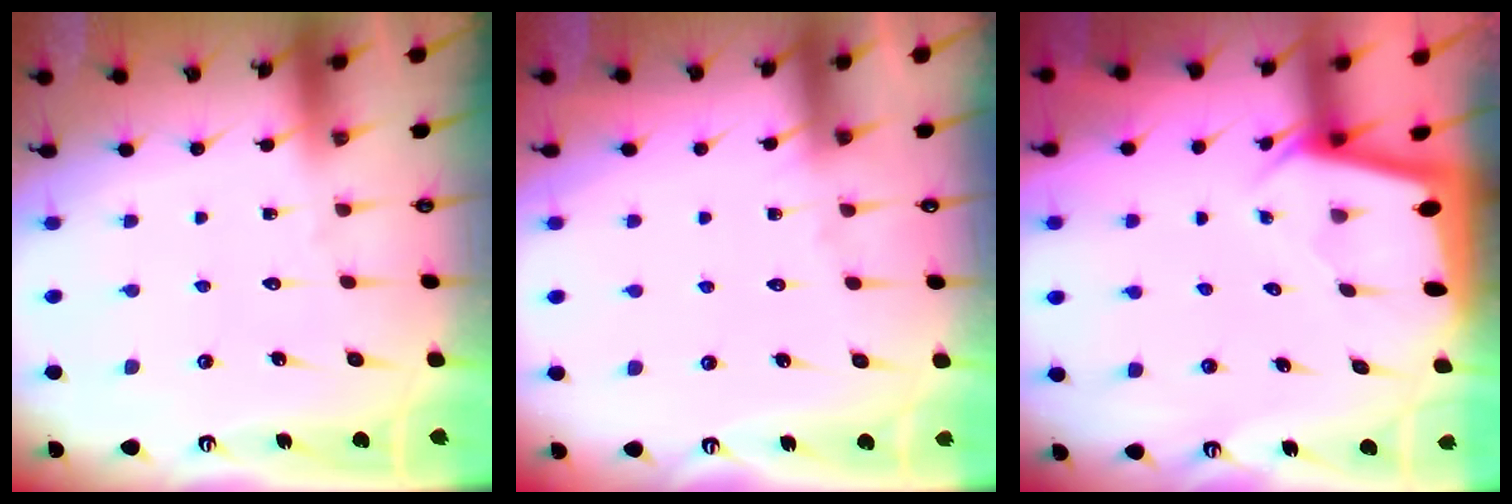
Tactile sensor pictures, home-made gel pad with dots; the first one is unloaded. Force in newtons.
{"total": 4.3, "press": 4.3, "slide": 0.6}
{"total": 1.9, "press": 1.9, "slide": 0.1}